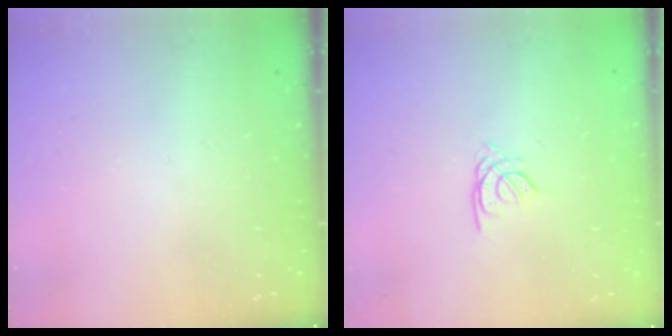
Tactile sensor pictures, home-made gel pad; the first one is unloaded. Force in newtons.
{"total": 1.3, "press": 1.3, "slide": 0.4}